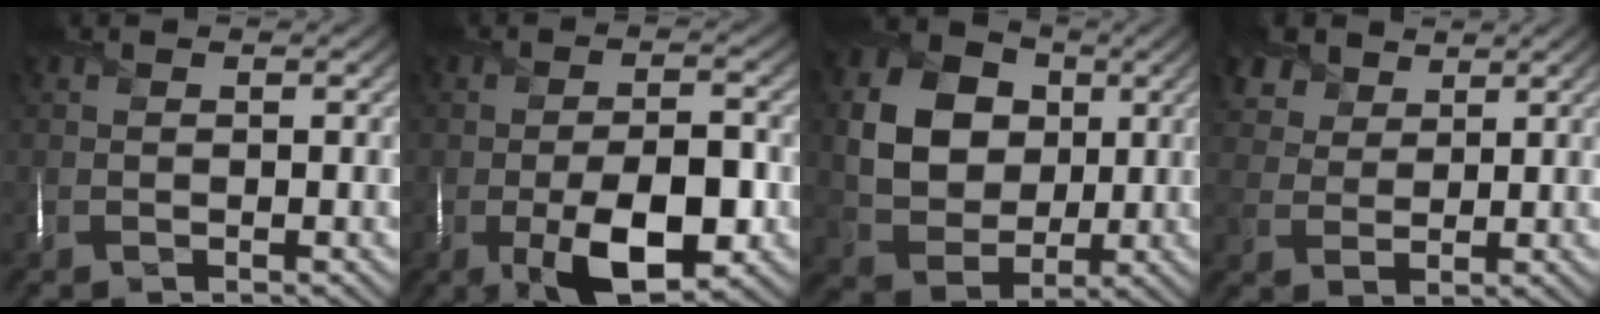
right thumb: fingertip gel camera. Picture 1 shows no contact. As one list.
[{"total": 9.7, "force": [-3.2, 4.1, 8.1], "torque": [-0.133, -0.003, -0.056]}, {"total": 10.8, "force": [1.9, 8.6, 6.2], "torque": [-0.148, -0.003, 0.027]}, {"total": 5.3, "force": [3.8, 3.3, 1.9], "torque": [-0.059, 0.001, 0.079]}]